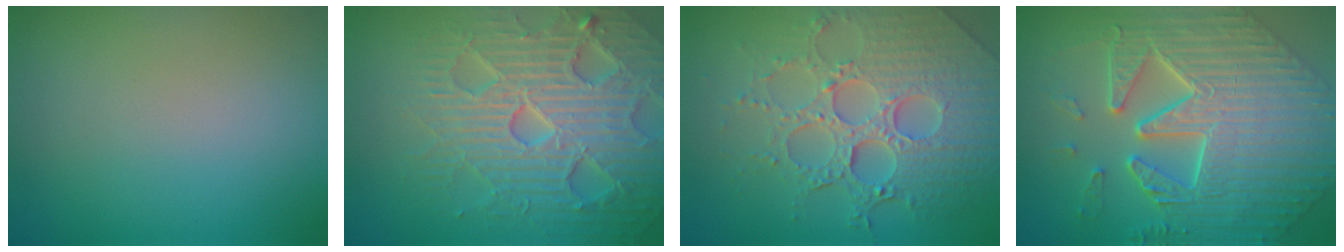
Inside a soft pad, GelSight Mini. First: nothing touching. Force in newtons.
{"total": 7.4, "press": 7.3, "slide": 1.6}
{"total": 8.2, "press": 6.0, "slide": 5.6}
{"total": 8.9, "press": 7.2, "slide": 5.3}